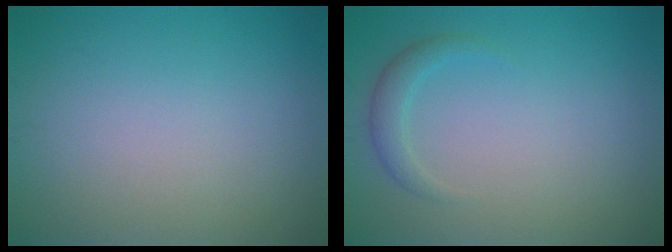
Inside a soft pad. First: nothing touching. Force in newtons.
{"total": 1.6, "press": 1.6, "slide": 0.1}